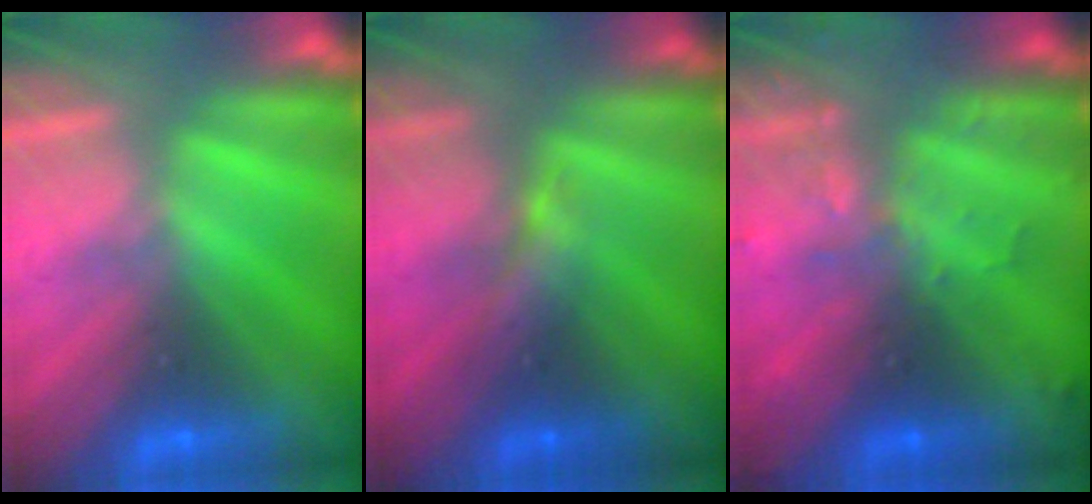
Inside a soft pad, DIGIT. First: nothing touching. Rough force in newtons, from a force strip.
{"total": 2.3}
{"total": 3.0}